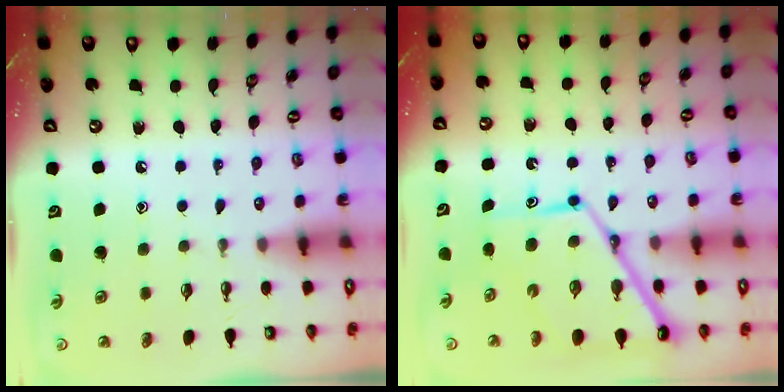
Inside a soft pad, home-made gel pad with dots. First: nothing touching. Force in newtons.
{"total": 14.3, "press": 14.2, "slide": 1.4}